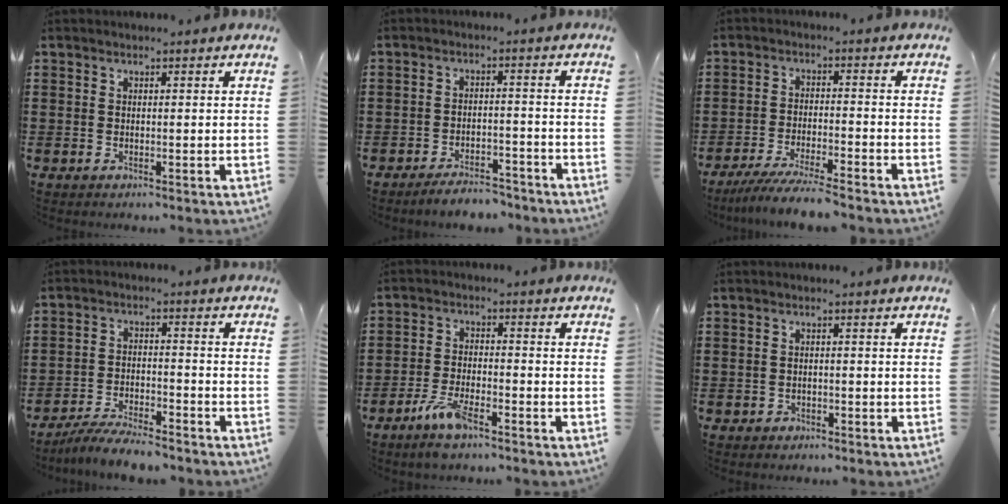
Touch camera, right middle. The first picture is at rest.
{"total": 4.2, "force": [-4.1, 0.4, 0.9], "torque": [-0.017, 0.004, -0.082]}
{"total": 5.8, "force": [-5.3, -0.2, 2.3], "torque": [-0.051, -0.018, -0.102]}
{"total": 5.7, "force": [-5.5, 0.3, 1.7], "torque": [-0.042, -0.005, -0.109]}
{"total": 5.5, "force": [-3.8, 1.5, 3.7], "torque": [-0.085, -0.002, -0.074]}
{"total": 1.0, "force": [-0.9, 0.5, 0.0], "torque": [-0.004, -0.001, -0.020]}